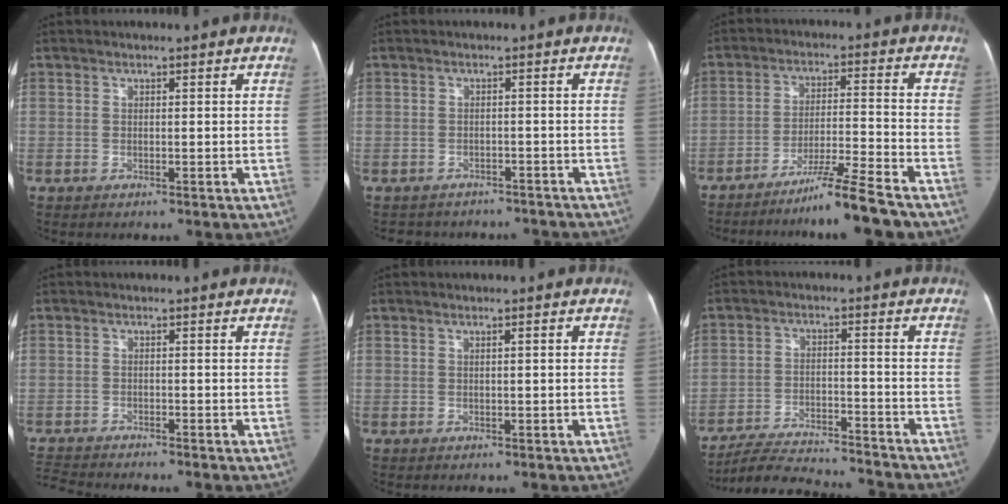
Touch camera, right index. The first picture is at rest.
{"total": 7.8, "force": [-6.8, 3.9, 0.4], "torque": [-0.002, 0.019, -0.078]}
{"total": 9.4, "force": [-7.6, -1.6, 5.3], "torque": [-0.082, -0.012, -0.133]}
{"total": 4.1, "force": [-4.1, 0.2, 0.4], "torque": [-0.011, -0.017, -0.077]}
{"total": 1.0, "force": [0.1, 0.2, 1.0], "torque": [-0.018, 0.007, 0.004]}
{"total": 13.5, "force": [-13.1, 1.7, 3.1], "torque": [-0.053, 0.010, -0.203]}